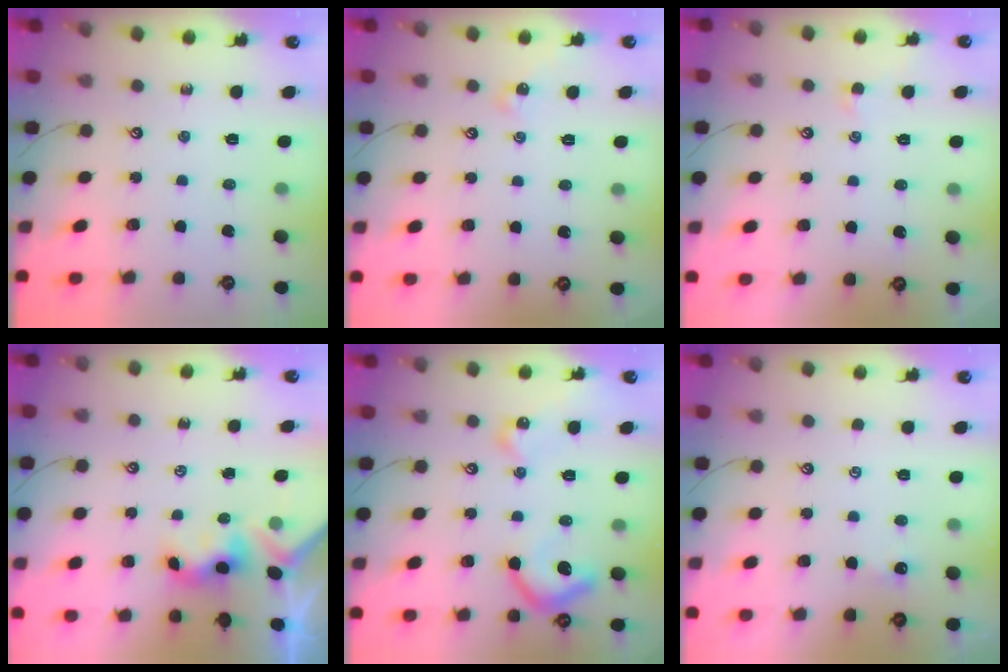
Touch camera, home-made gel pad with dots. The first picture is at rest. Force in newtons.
{"total": 4.4, "press": 4.4, "slide": 0.6}
{"total": 0.0}
{"total": 3.0, "press": 3.0, "slide": 0.4}
{"total": 11.6, "press": 11.6, "slide": 1.2}
{"total": 2.1, "press": 2.1, "slide": 0.2}